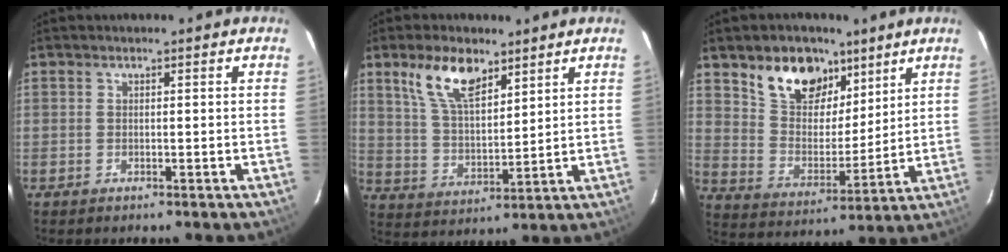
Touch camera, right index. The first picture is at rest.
{"total": 10.5, "force": [6.5, 4.7, 6.8], "torque": [-0.128, 0.011, 0.132]}
{"total": 13.9, "force": [8.8, 8.6, 6.5], "torque": [-0.127, 0.023, 0.166]}